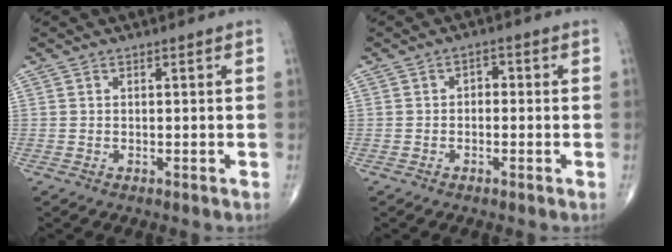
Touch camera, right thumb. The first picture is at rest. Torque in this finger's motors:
{"motor_torque": [-0.22, -0.07, 0.02, 0.09, 0.01]}